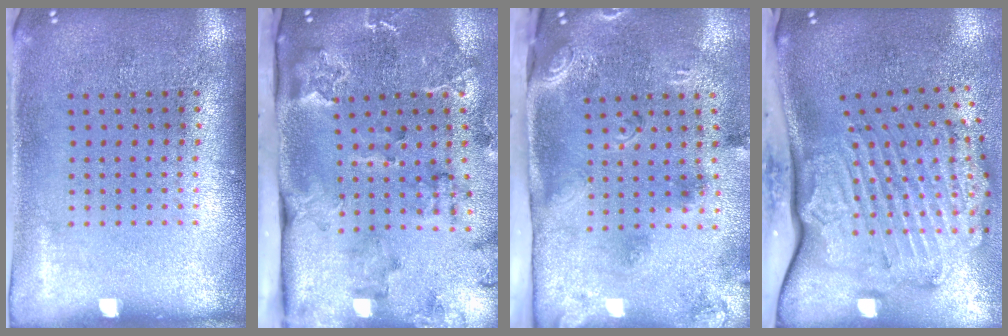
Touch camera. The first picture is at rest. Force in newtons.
{"total": 2.6, "press": 2.4, "slide": 1.1}
{"total": 3.0, "press": 1.9, "slide": 2.3}
{"total": 3.6, "press": 2.5, "slide": 2.7}